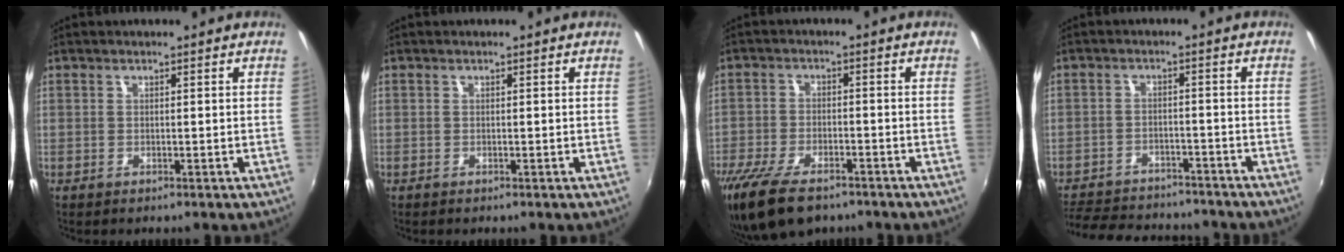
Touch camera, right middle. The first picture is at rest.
{"total": 0.0}
{"total": 11.4, "force": [-8.5, 4.5, 6.1], "torque": [-0.145, -0.029, -0.152]}
{"total": 16.9, "force": [-14.3, 6.5, 6.1], "torque": [-0.149, 0.009, -0.203]}